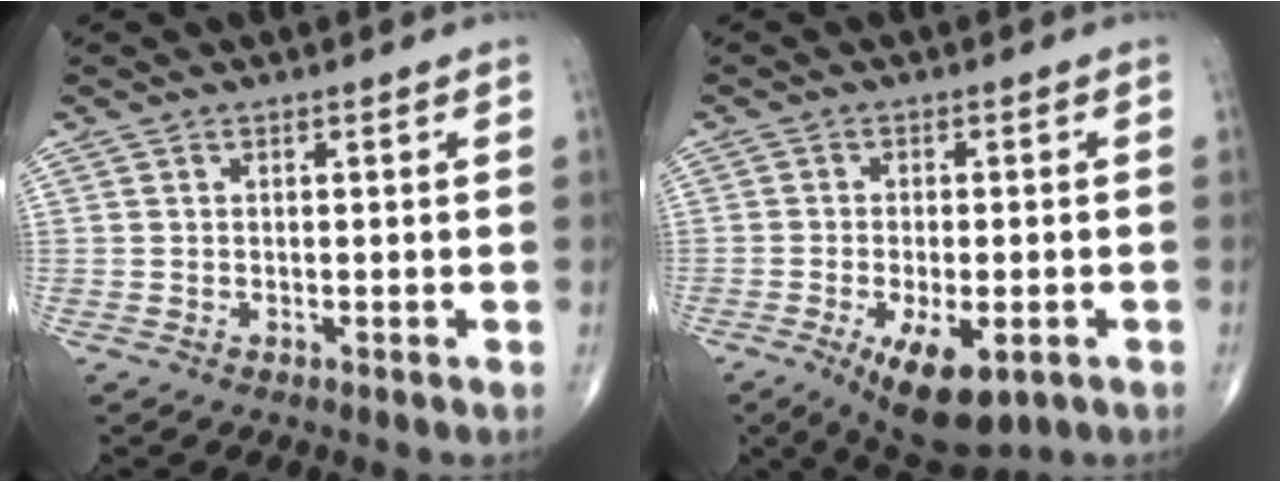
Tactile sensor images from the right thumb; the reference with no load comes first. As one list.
[{"total": 11.0, "force": [-4.8, 4.7, 8.8], "torque": [-0.136, -0.005, -0.066]}]